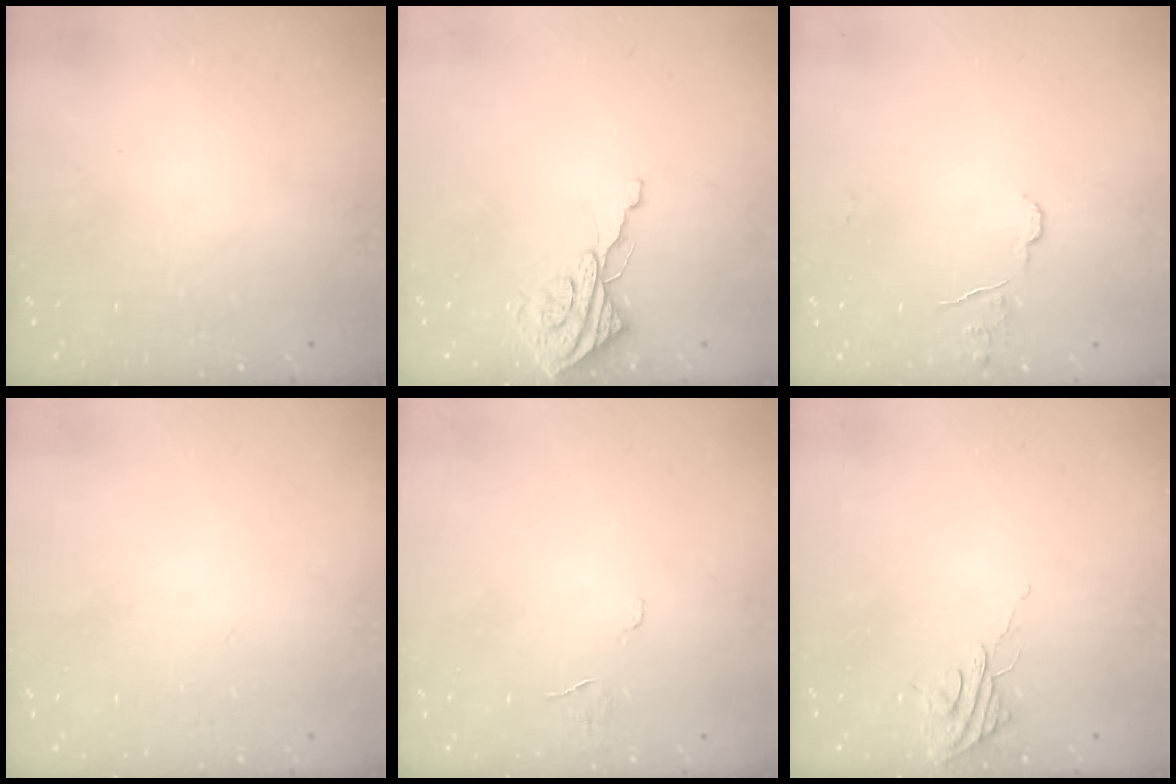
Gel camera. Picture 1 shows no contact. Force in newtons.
{"total": 8.9, "press": 8.9, "slide": 0.4}
{"total": 6.8, "press": 6.8, "slide": 0.6}
{"total": 0.0}
{"total": 3.5, "press": 3.5, "slide": 0.3}
{"total": 5.5, "press": 5.5, "slide": 0.3}